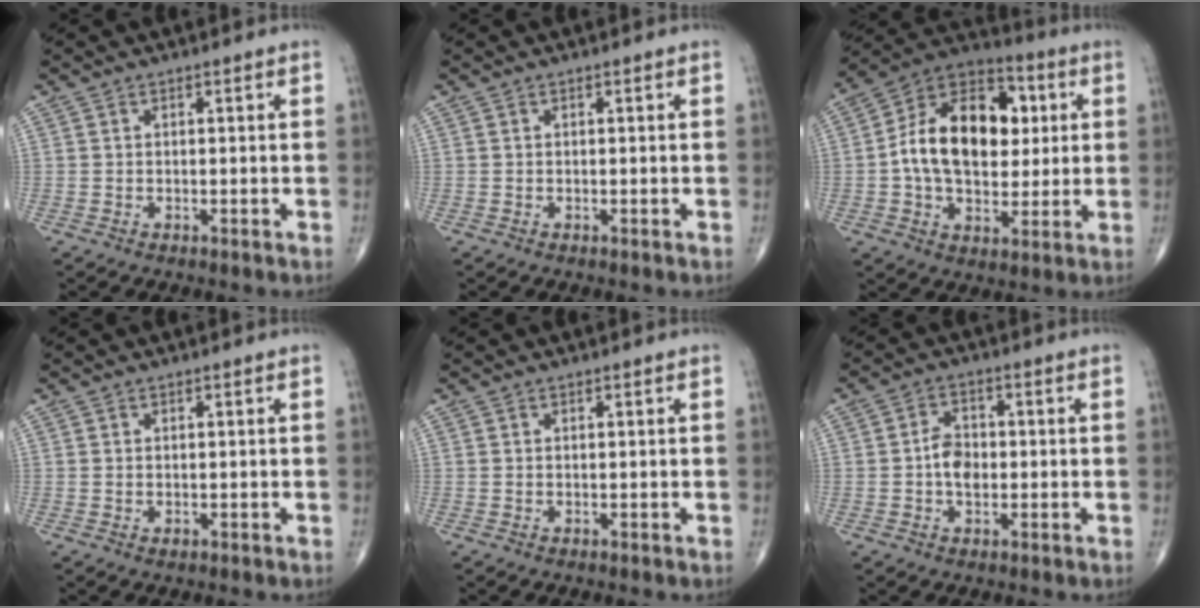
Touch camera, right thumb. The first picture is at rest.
{"total": 0.0}
{"total": 20.1, "force": [2.2, 13.0, 15.2], "torque": [-0.213, 0.019, 0.032]}
{"total": 0.7, "force": [-0.1, 0.5, 0.5], "torque": [-0.009, 0.000, 0.000]}
{"total": 0.0}
{"total": 4.9, "force": [-0.6, 3.4, 3.5], "torque": [-0.051, 0.013, -0.016]}